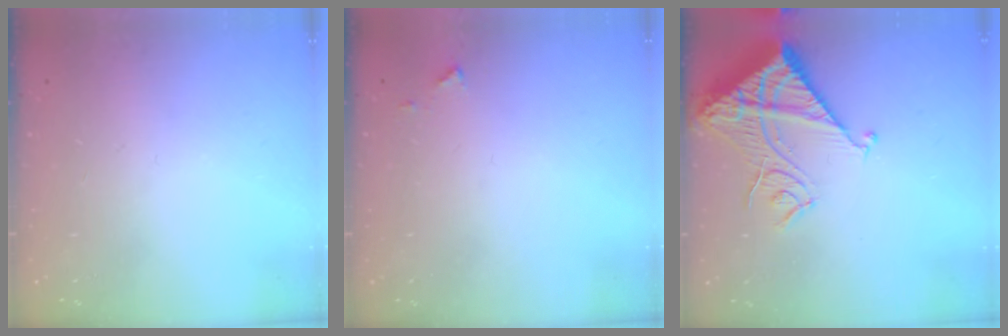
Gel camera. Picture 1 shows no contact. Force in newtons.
{"total": 4.3, "press": 4.2, "slide": 0.5}
{"total": 15.6, "press": 15.4, "slide": 1.8}